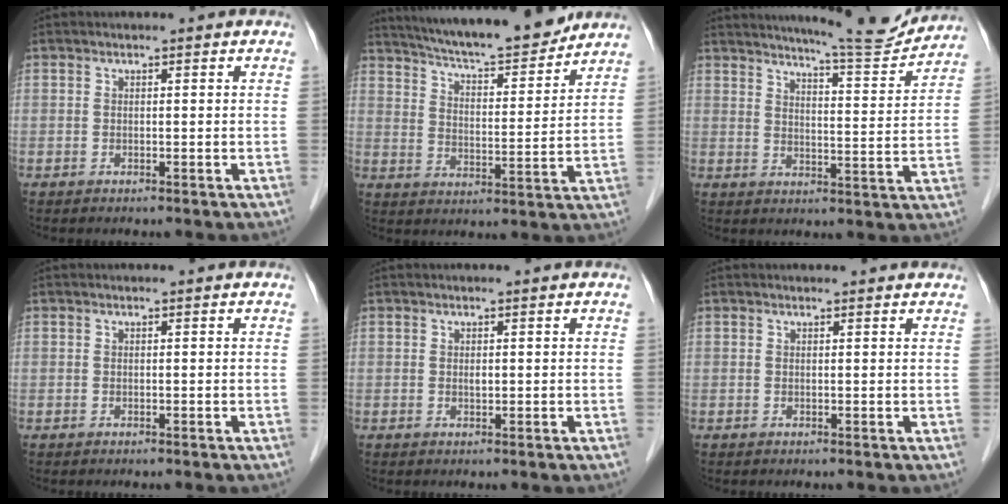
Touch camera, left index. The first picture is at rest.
{"total": 16.1, "force": [14.7, 1.4, 6.4], "torque": [-0.107, -0.001, 0.224]}
{"total": 14.1, "force": [13.4, 0.1, 4.3], "torque": [-0.068, -0.028, 0.177]}
{"total": 0.0}
{"total": 0.6, "force": [0.2, 0.3, 0.5], "torque": [-0.009, -0.001, 0.003]}
{"total": 2.8, "force": [2.7, 0.4, 0.6], "torque": [-0.015, 0.011, 0.024]}